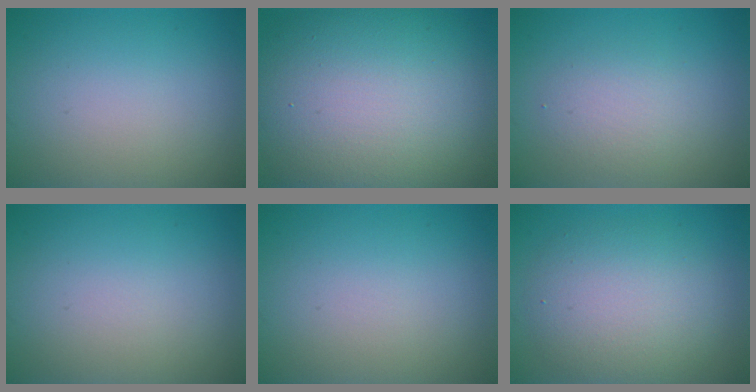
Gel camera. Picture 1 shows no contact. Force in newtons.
{"total": 15.2, "press": 15.2, "slide": 1.1}
{"total": 2.5, "press": 2.5, "slide": 0.1}
{"total": 0.0}
{"total": 0.0}
{"total": 5.6, "press": 5.6, "slide": 0.3}